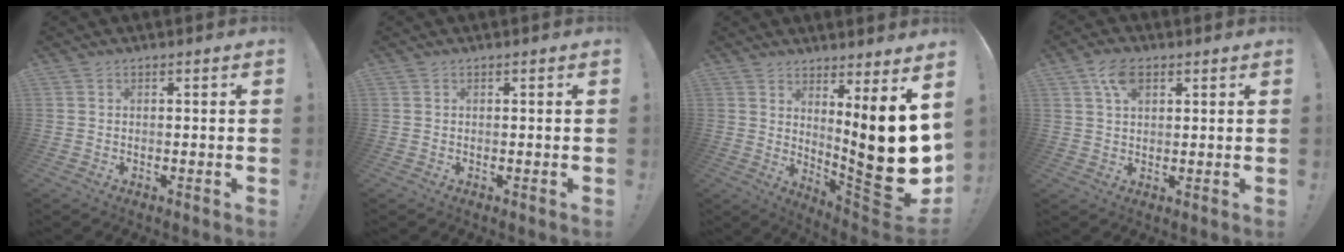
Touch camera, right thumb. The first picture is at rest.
{"total": 0.0}
{"total": 18.0, "force": [2.4, 3.6, 17.5], "torque": [-0.230, -0.049, 0.048]}
{"total": 6.3, "force": [3.0, 3.6, 4.2], "torque": [-0.073, -0.001, 0.055]}